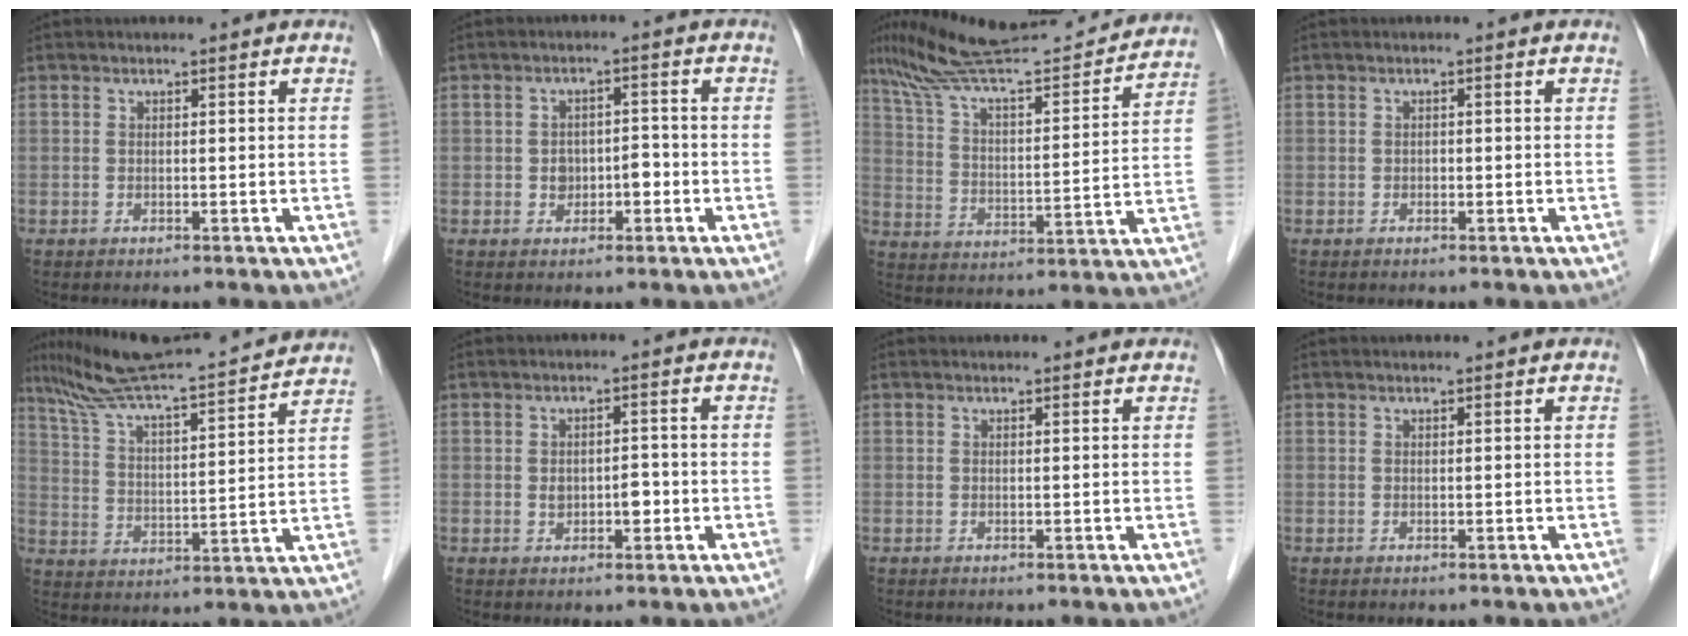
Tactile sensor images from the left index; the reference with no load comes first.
{"total": 3.5, "force": [-1.2, 2.4, 2.2], "torque": [-0.032, 0.014, -0.015]}
{"total": 22.5, "force": [20.5, 1.4, 9.2], "torque": [-0.157, 0.001, 0.307]}
{"total": 0.6, "force": [-0.4, 0.3, 0.2], "torque": [-0.001, 0.000, -0.010]}
{"total": 20.0, "force": [18.3, 0.1, 8.2], "torque": [-0.144, 0.005, 0.278]}
{"total": 2.8, "force": [-0.7, 1.7, 2.1], "torque": [-0.033, 0.002, -0.006]}
{"total": 1.8, "force": [1.7, 0.3, 0.5], "torque": [-0.013, 0.019, 0.021]}
{"total": 0.6, "force": [0.5, -0.1, 0.3], "torque": [-0.005, 0.006, 0.011]}